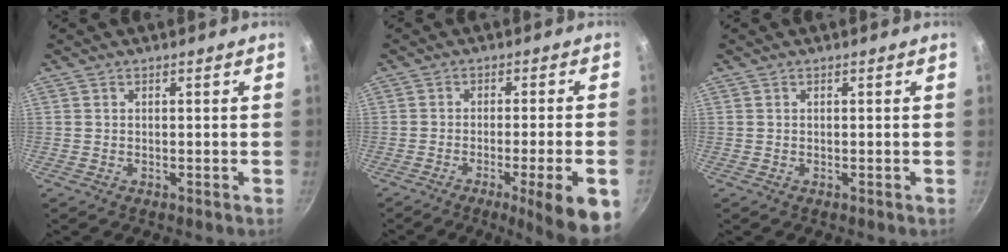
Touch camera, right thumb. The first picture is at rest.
{"total": 11.3, "force": [-4.7, 1.2, 10.2], "torque": [-0.130, 0.015, -0.061]}
{"total": 0.0}